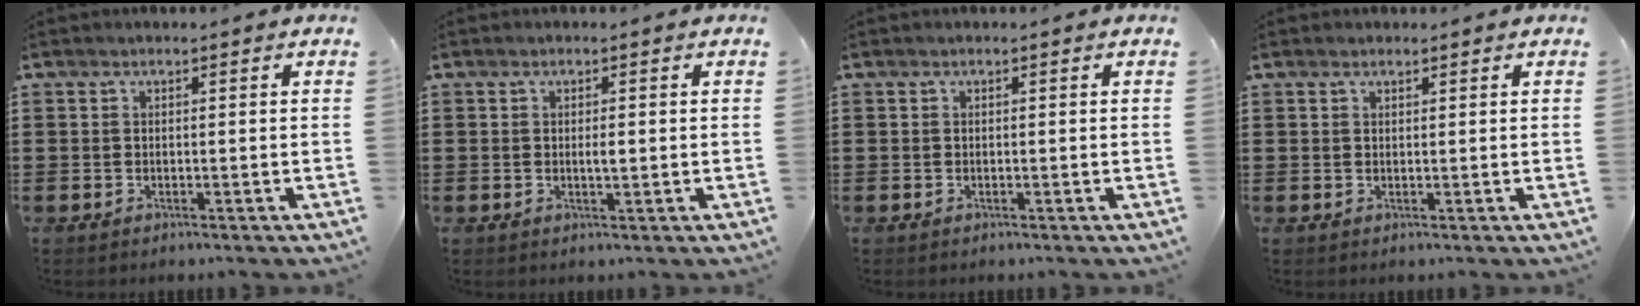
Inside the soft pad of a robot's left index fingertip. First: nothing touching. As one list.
[{"total": 1.5, "force": [0.1, 0.3, 1.4], "torque": [-0.028, -0.002, 0.002]}, {"total": 0.0}, {"total": 0.8, "force": [0.7, 0.3, 0.2], "torque": [-0.005, 0.002, 0.014]}]